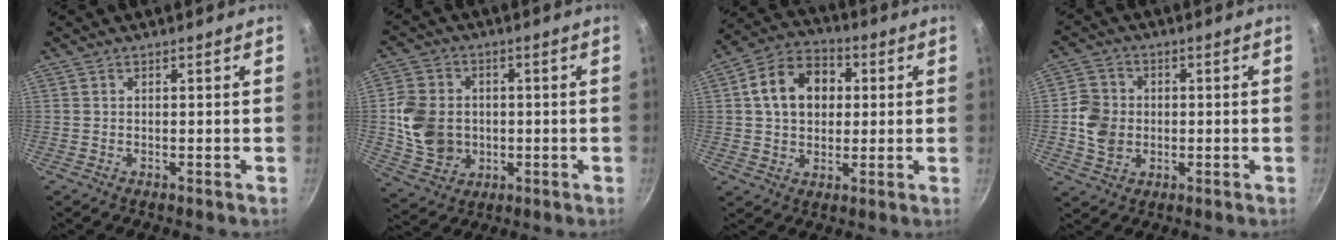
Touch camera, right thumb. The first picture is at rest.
{"total": 11.6, "force": [-0.3, 9.8, 6.2], "torque": [-0.097, 0.004, 0.001]}
{"total": 12.7, "force": [2.3, 9.6, 8.0], "torque": [-0.108, 0.021, 0.025]}
{"total": 7.6, "force": [-0.5, 6.6, 3.7], "torque": [-0.052, 0.008, -0.015]}